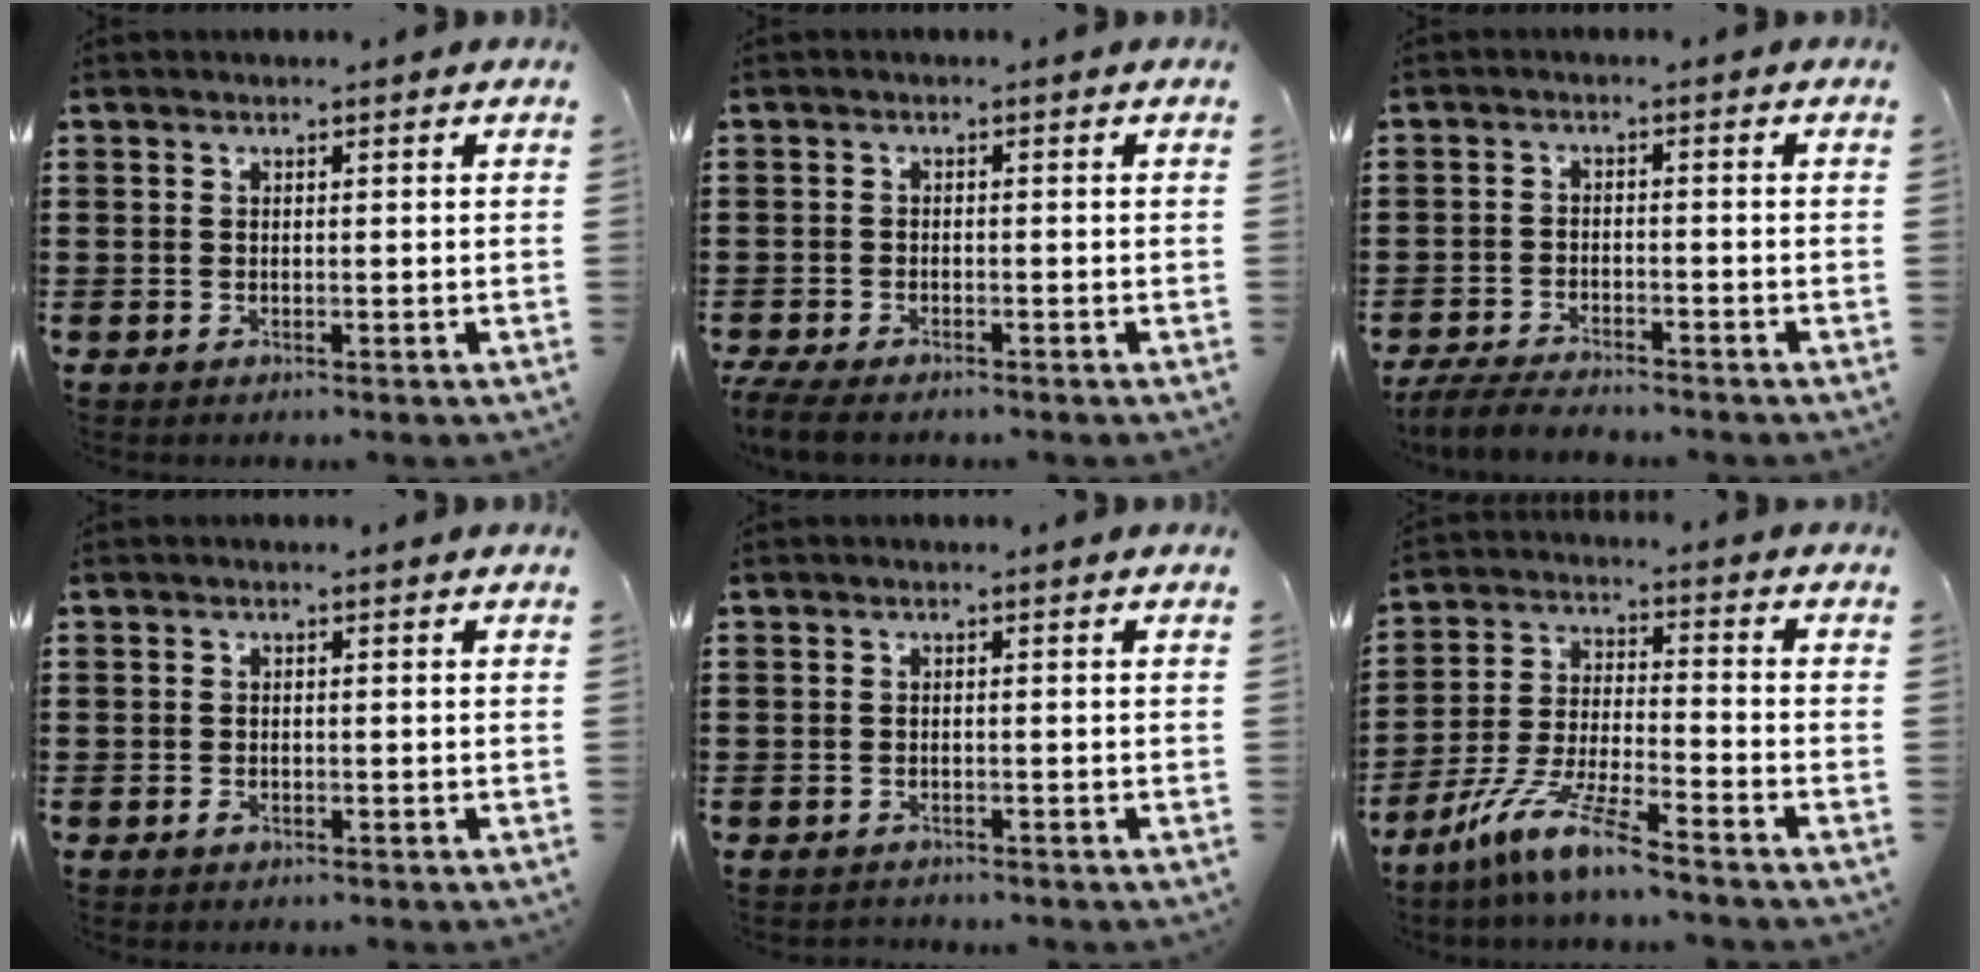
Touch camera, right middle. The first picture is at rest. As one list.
[{"total": 2.4, "force": [-2.2, 0.4, 0.8], "torque": [-0.037, -0.005, -0.052]}, {"total": 4.0, "force": [-3.8, 0.5, 1.0], "torque": [-0.032, -0.005, -0.082]}, {"total": 0.7, "force": [-0.4, 0.4, 0.4], "torque": [-0.008, -0.004, -0.007]}, {"total": 0.6, "force": [-0.6, 0.1, 0.0], "torque": [-0.001, 0.001, -0.014]}, {"total": 9.6, "force": [-7.8, -0.3, 5.5], "torque": [-0.123, -0.009, -0.160]}]